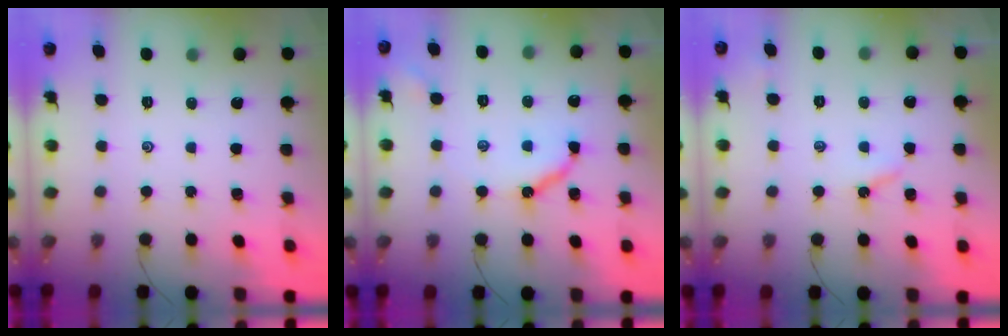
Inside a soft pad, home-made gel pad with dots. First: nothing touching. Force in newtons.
{"total": 10.1, "press": 10.1, "slide": 0.9}
{"total": 2.6, "press": 2.6, "slide": 0.3}